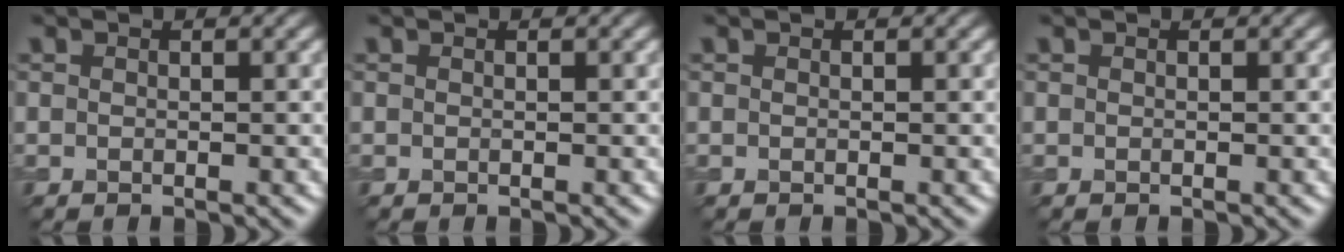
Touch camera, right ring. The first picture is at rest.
{"total": 0.0}
{"total": 0.0}
{"total": 0.0}